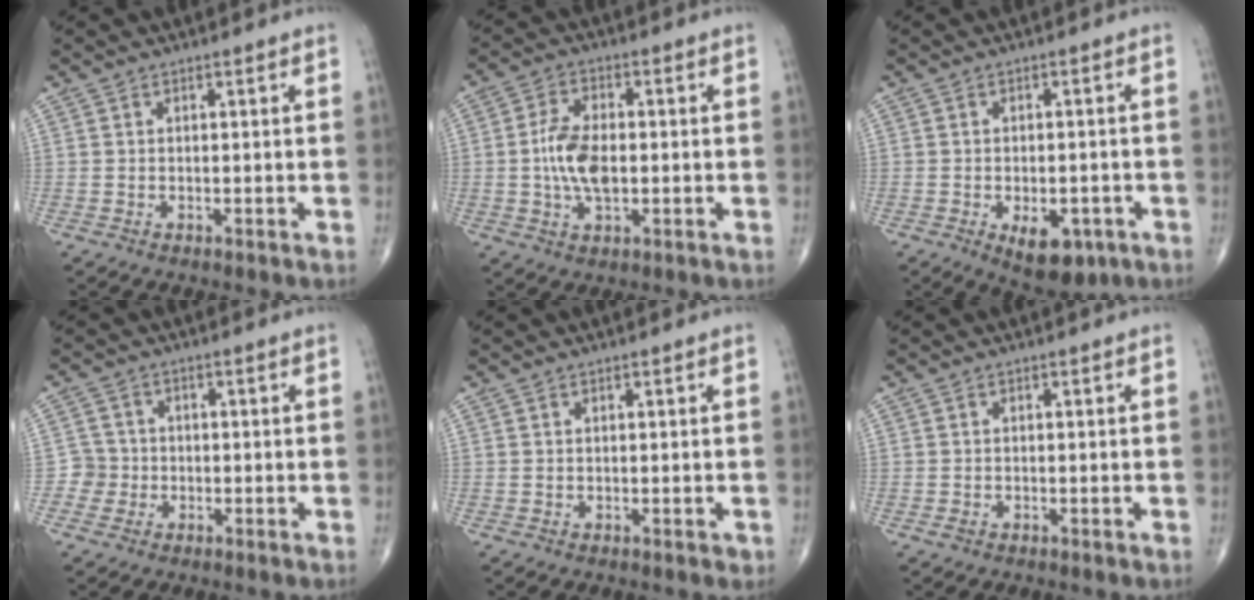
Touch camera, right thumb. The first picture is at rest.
{"total": 8.5, "force": [-0.5, 4.5, 7.2], "torque": [-0.139, 0.000, -0.011]}
{"total": 8.3, "force": [-3.3, 4.6, 6.0], "torque": [-0.070, 0.004, -0.035]}
{"total": 3.1, "force": [-0.9, 3.0, -0.2], "torque": [0.026, 0.011, -0.025]}
{"total": 0.5, "force": [0.3, 0.3, 0.3], "torque": [-0.002, -0.001, 0.004]}
{"total": 0.6, "force": [-0.2, 0.5, 0.3], "torque": [-0.009, -0.002, -0.004]}